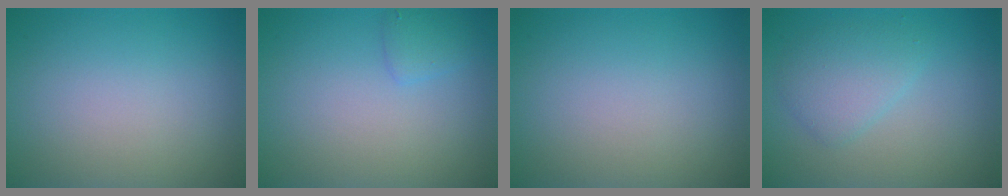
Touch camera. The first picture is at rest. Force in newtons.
{"total": 1.2, "press": 1.2, "slide": 0.1}
{"total": 0.0}
{"total": 2.7, "press": 2.7, "slide": 0.2}